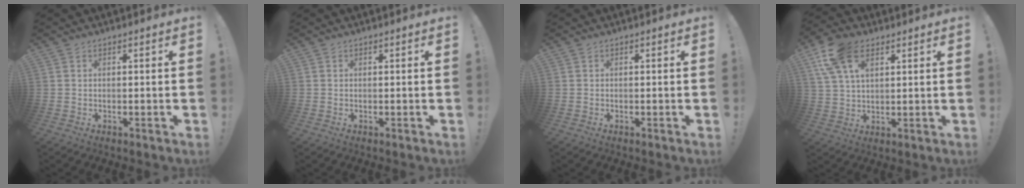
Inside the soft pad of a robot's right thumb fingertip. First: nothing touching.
{"total": 0.0}
{"total": 0.0}
{"total": 12.2, "force": [5.9, 6.9, 8.1], "torque": [-0.165, -0.009, 0.114]}